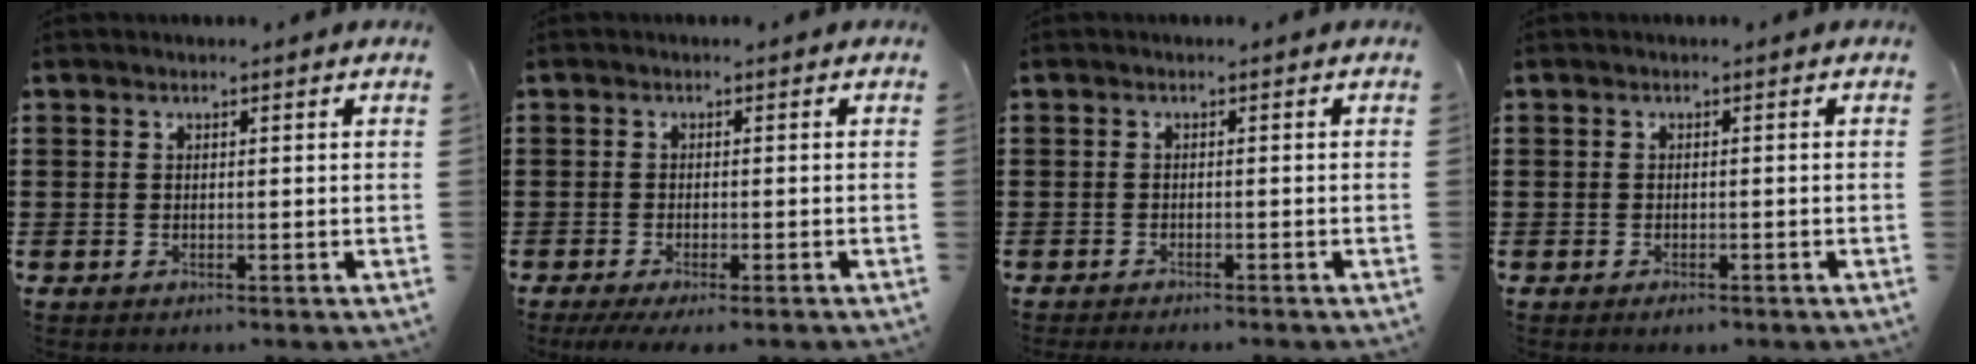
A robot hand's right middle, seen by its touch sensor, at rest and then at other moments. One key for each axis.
{"total": 1.7, "fx": -1.5, "fy": -0.1, "fz": 0.8, "tx": -0.014, "ty": -0.002, "tz": -0.028}
{"total": 0.9, "fx": -0.9, "fy": -0.1, "fz": 0.0, "tx": -0.005, "ty": -0.002, "tz": -0.019}
{"total": 1.0, "fx": -0.8, "fy": 0.4, "fz": 0.2, "tx": -0.007, "ty": -0.002, "tz": -0.016}